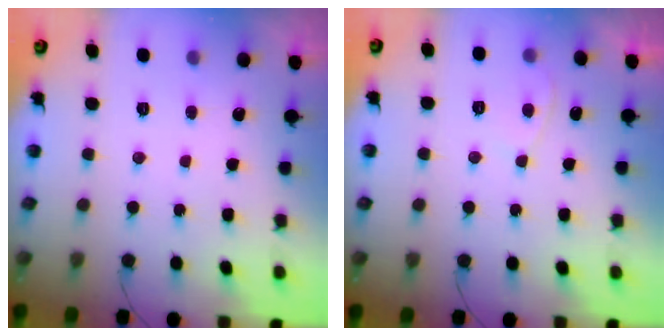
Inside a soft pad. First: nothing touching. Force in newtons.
{"total": 4.0, "press": 4.0, "slide": 0.5}